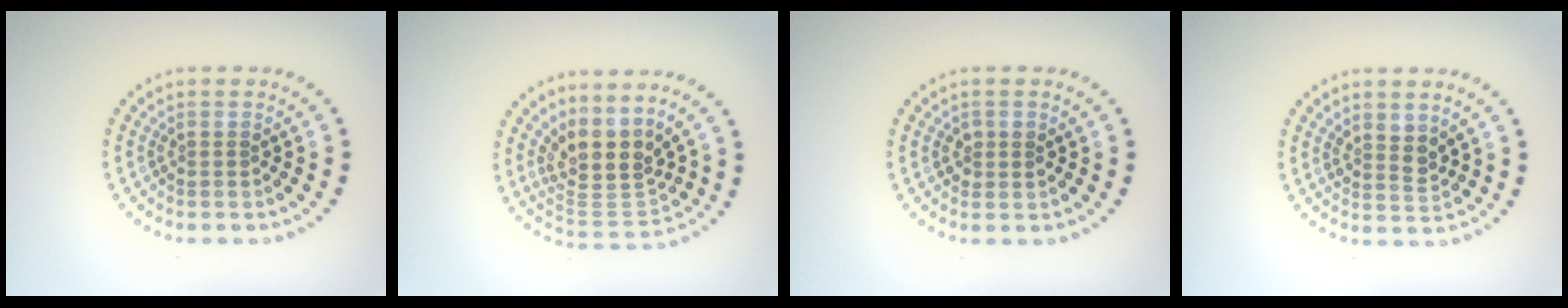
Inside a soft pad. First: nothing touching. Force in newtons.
{"total": 4.3, "press": 3.4, "slide": 2.7}
{"total": 1.2, "press": 1.2, "slide": 0.1}
{"total": 1.7, "press": 1.5, "slide": 0.9}